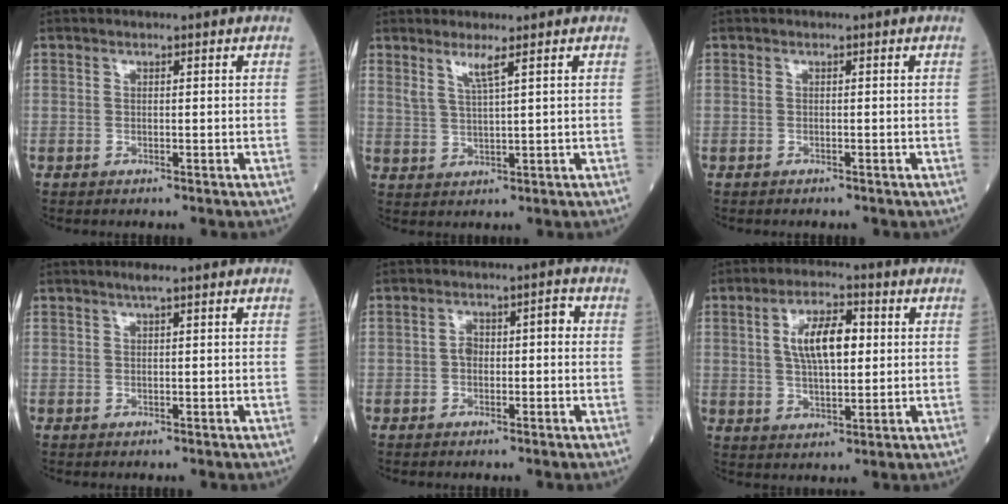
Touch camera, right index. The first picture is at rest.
{"total": 3.4, "force": [2.1, -0.2, 2.6], "torque": [-0.057, -0.008, 0.046]}
{"total": 0.6, "force": [-0.6, 0.3, 0.1], "torque": [-0.010, 0.000, -0.009]}
{"total": 1.1, "force": [0.6, -0.1, 0.9], "torque": [-0.018, 0.006, 0.013]}
{"total": 4.1, "force": [-0.2, 2.2, 3.4], "torque": [-0.059, 0.028, -0.003]}
{"total": 8.9, "force": [1.7, 3.3, 8.1], "torque": [-0.151, 0.013, 0.030]}